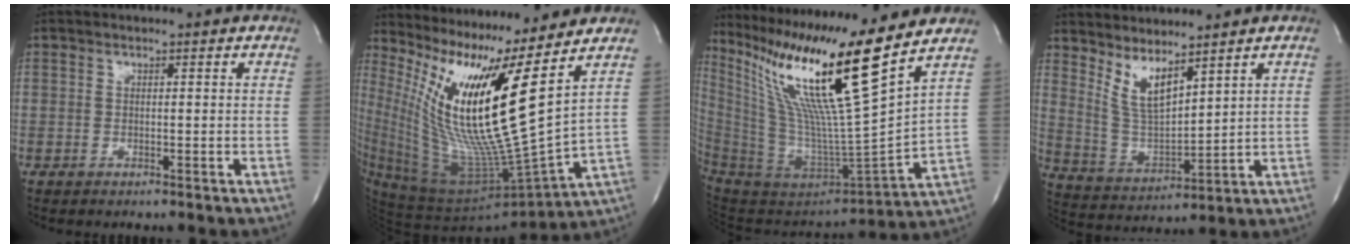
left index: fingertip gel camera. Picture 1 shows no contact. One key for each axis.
{"total": 21.1, "fx": 9.7, "fy": -0.7, "fz": 18.8, "tx": -0.362, "ty": -0.034, "tz": 0.169}
{"total": 24.6, "fx": 16.9, "fy": -2.3, "fz": 17.6, "tx": -0.332, "ty": -0.051, "tz": 0.307}
{"total": 6.7, "fx": 4.9, "fy": 1.1, "fz": 4.5, "tx": -0.101, "ty": -0.018, "tz": 0.114}